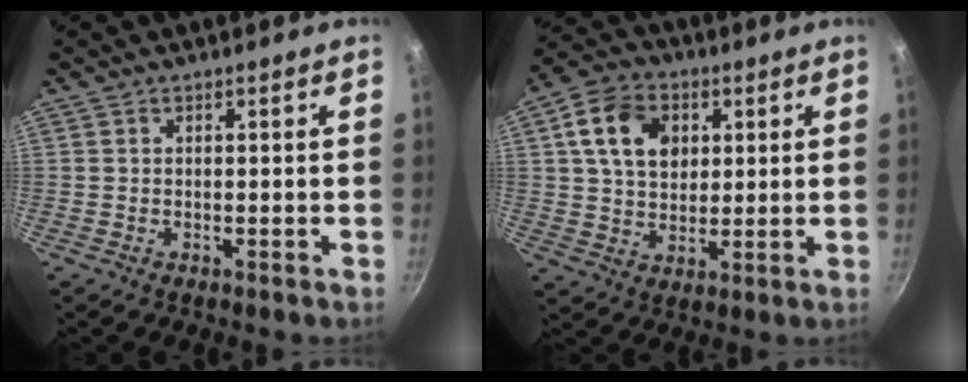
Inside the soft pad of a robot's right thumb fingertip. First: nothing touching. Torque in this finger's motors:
{"motor_torque": [0.11, 2.88, 1.33, 0.05, 0.12]}